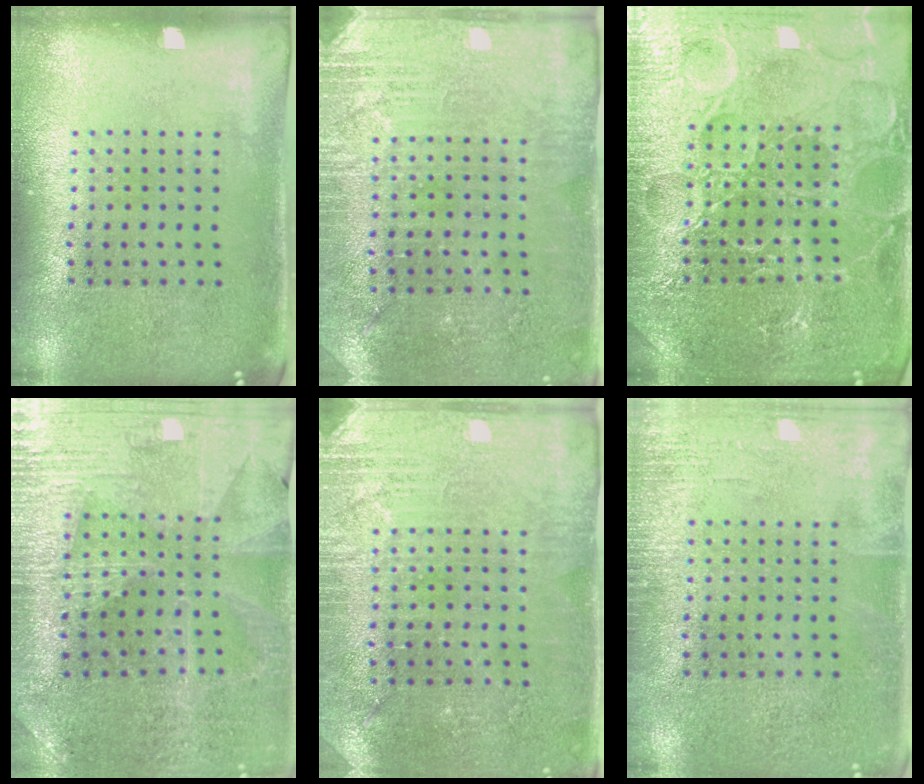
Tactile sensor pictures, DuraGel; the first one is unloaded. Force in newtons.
{"total": 2.9, "press": 2.8, "slide": 0.4}
{"total": 5.3, "press": 5.3, "slide": 0.6}
{"total": 2.3, "press": 2.3, "slide": 0.5}
{"total": 2.8, "press": 2.8, "slide": 0.4}
{"total": 1.9, "press": 1.9, "slide": 0.2}